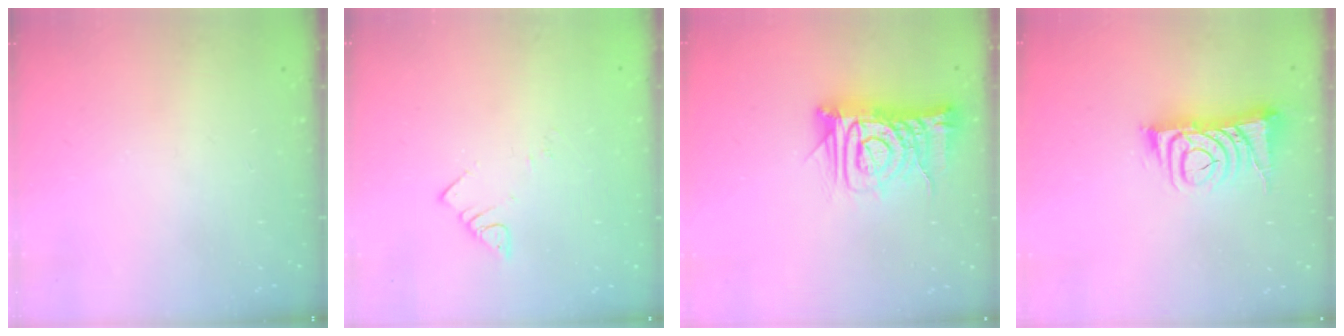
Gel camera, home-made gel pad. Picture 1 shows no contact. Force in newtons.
{"total": 3.6, "press": 3.6, "slide": 0.6}
{"total": 13.2, "press": 13.1, "slide": 1.6}
{"total": 10.2, "press": 10.2, "slide": 1.1}